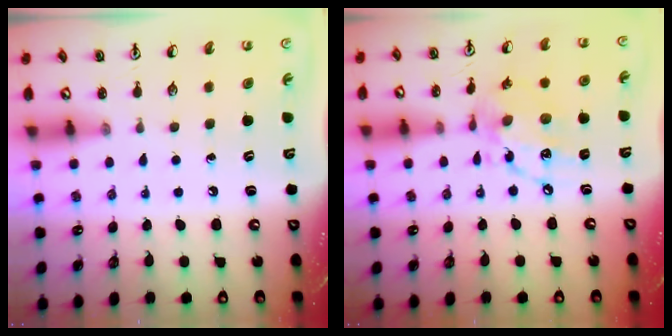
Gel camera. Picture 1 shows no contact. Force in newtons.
{"total": 11.7, "press": 11.7, "slide": 0.7}